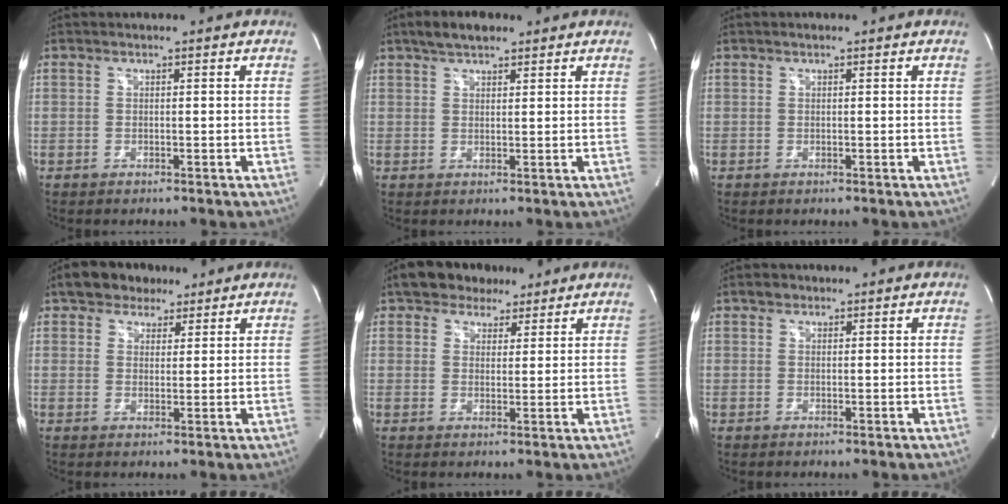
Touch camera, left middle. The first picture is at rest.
{"total": 4.3, "force": [3.2, 1.7, 2.3], "torque": [-0.050, 0.015, 0.058]}
{"total": 0.5, "force": [0.4, 0.2, 0.3], "torque": [-0.009, 0.005, 0.006]}
{"total": 5.9, "force": [4.2, 3.6, 1.8], "torque": [-0.029, 0.020, 0.073]}
{"total": 6.5, "force": [4.8, 3.9, 2.0], "torque": [-0.028, 0.023, 0.081]}
{"total": 1.3, "force": [0.8, 0.9, 0.3], "torque": [-0.005, 0.007, 0.012]}